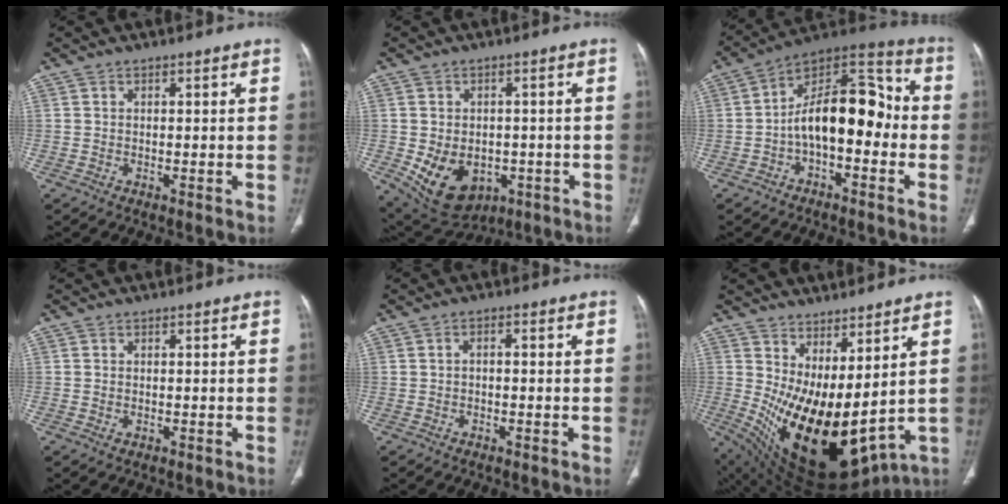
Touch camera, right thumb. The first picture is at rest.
{"total": 12.7, "force": [-3.8, 9.3, 7.7], "torque": [-0.113, 0.007, -0.032]}
{"total": 16.5, "force": [-2.4, 8.9, 13.8], "torque": [-0.189, 0.062, -0.050]}
{"total": 0.7, "force": [-0.1, 0.5, 0.4], "torque": [-0.013, 0.003, 0.002]}
{"total": 1.3, "force": [-0.3, 0.8, 1.0], "torque": [-0.015, 0.009, -0.007]}
{"total": 20.4, "force": [3.0, 9.3, 18.0], "torque": [-0.294, -0.054, 0.084]}